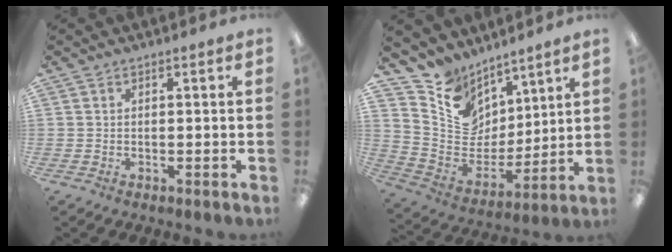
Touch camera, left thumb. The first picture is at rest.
{"total": 11.3, "force": [7.4, 8.3, 2.2], "torque": [-0.059, -0.070, 0.149]}